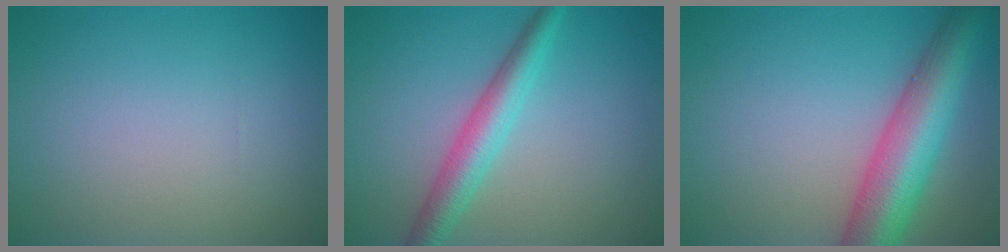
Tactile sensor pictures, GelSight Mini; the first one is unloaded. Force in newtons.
{"total": 3.8, "press": 3.8, "slide": 0.1}
{"total": 8.5, "press": 8.5, "slide": 0.3}